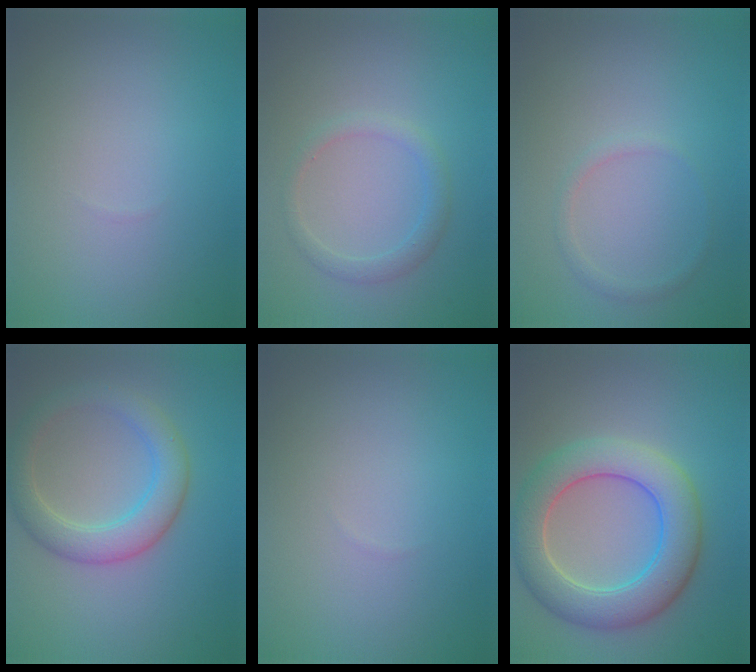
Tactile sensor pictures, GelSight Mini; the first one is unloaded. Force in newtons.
{"total": 1.7, "press": 1.7, "slide": 0.2}
{"total": 0.9, "press": 0.9, "slide": 0.1}
{"total": 4.4, "press": 4.4, "slide": 0.4}
{"total": 0.0}
{"total": 7.1, "press": 7.1, "slide": 0.3}